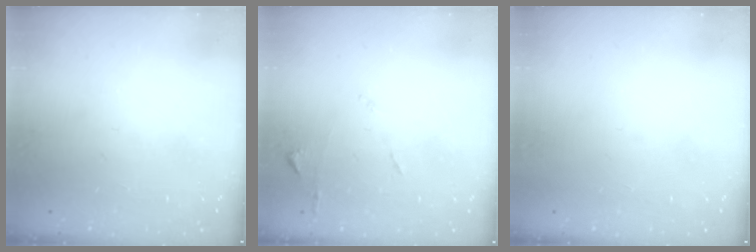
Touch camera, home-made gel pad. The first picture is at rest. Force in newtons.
{"total": 5.6, "press": 5.6, "slide": 0.8}
{"total": 1.6, "press": 1.6, "slide": 0.1}